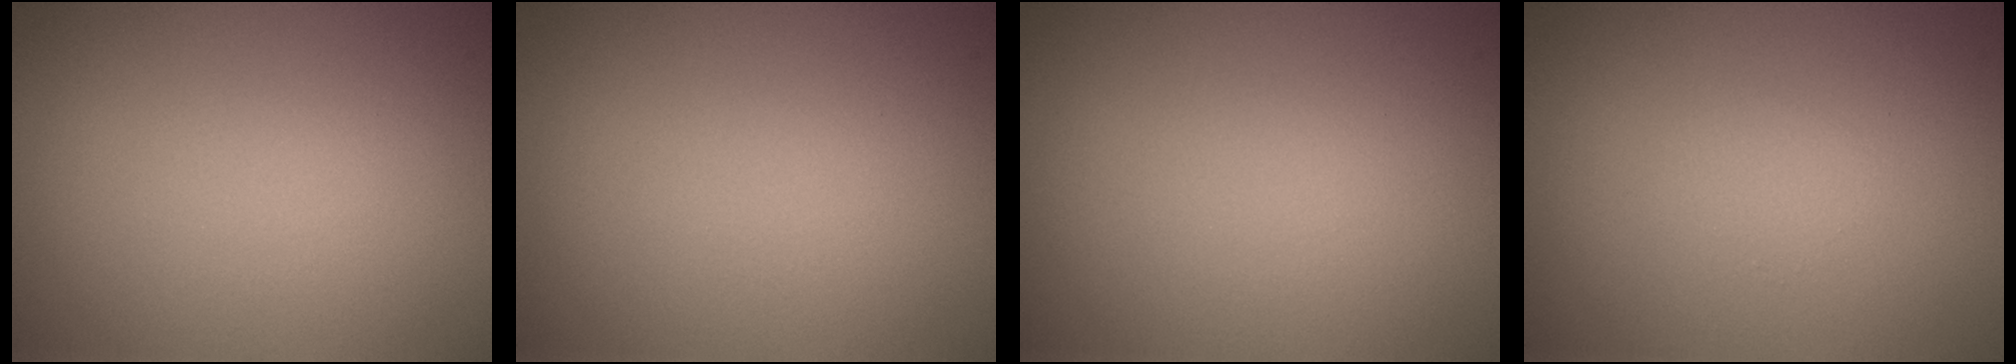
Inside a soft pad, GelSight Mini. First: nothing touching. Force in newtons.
{"total": 0.0}
{"total": 0.0}
{"total": 0.7, "press": 0.7, "slide": 0.1}